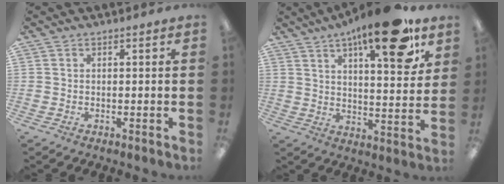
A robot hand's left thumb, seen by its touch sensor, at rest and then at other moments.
{"total": 18.8, "force": [12.0, 5.7, 13.2], "torque": [-0.182, -0.065, 0.184]}